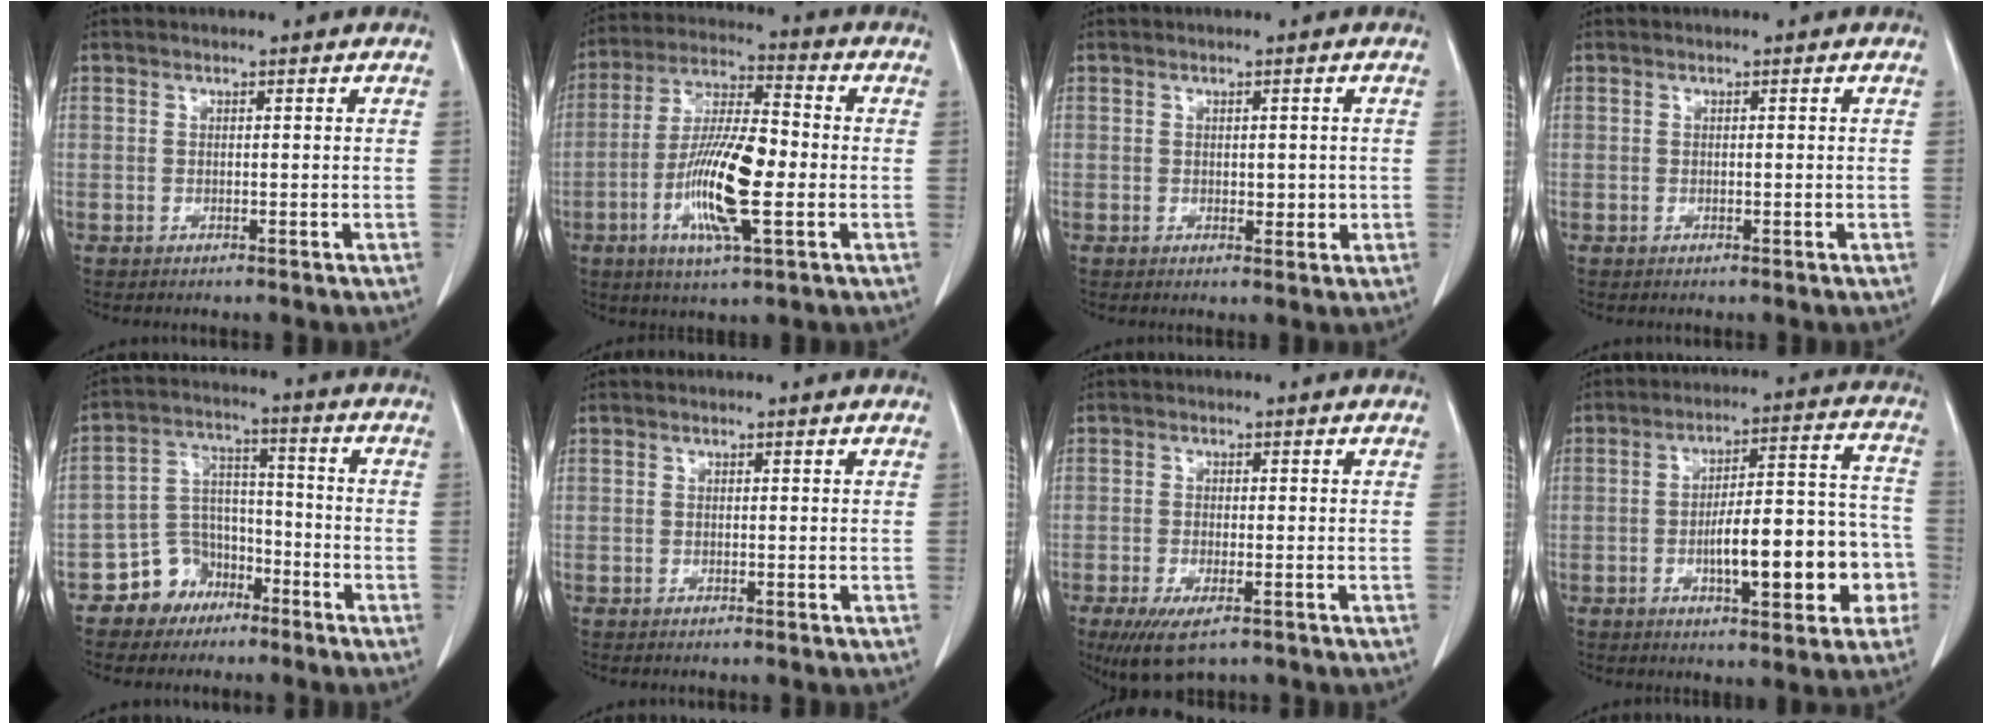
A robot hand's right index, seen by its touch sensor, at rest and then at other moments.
{"total": 13.9, "force": [-3.1, 2.5, 13.3], "torque": [-0.259, -0.004, -0.060]}
{"total": 2.1, "force": [-0.1, 1.2, 1.7], "torque": [-0.019, -0.002, 0.003]}
{"total": 0.0}
{"total": 7.8, "force": [-5.0, 5.7, 1.5], "torque": [-0.028, 0.022, -0.085]}
{"total": 0.0}
{"total": 6.3, "force": [-3.9, 2.0, 4.6], "torque": [-0.080, -0.016, -0.061]}
{"total": 15.2, "force": [-4.3, 4.4, 13.9], "torque": [-0.191, 0.039, -0.057]}